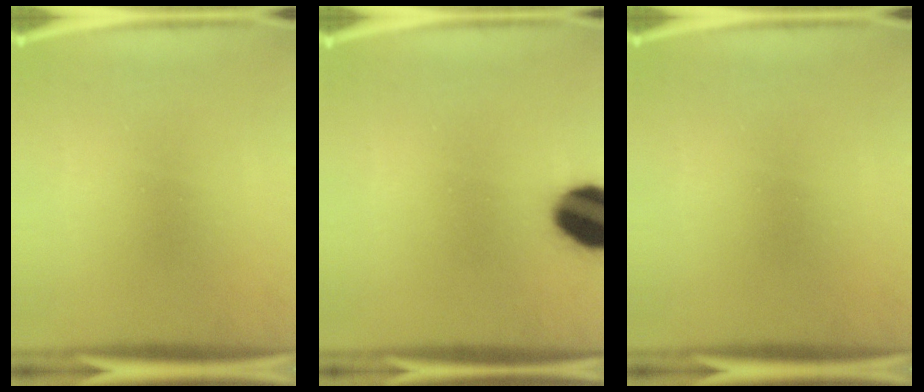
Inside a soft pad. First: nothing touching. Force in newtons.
{"total": 14.9}
{"total": 0.0}